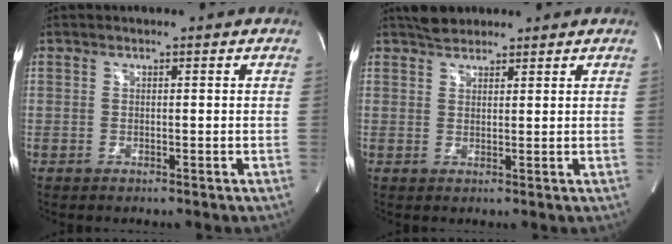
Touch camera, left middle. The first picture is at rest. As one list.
[{"total": 3.3, "force": [2.9, 1.3, 0.8], "torque": [-0.022, 0.015, 0.050]}]